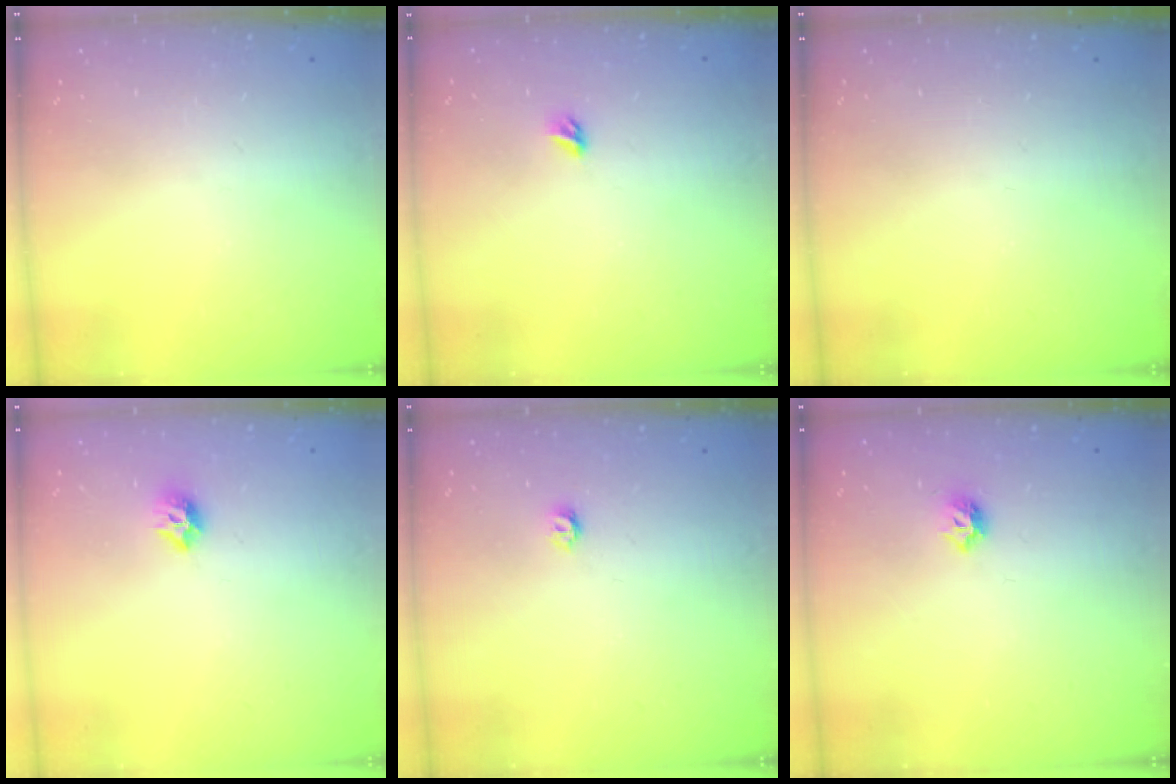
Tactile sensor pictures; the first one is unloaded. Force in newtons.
{"total": 3.5, "press": 3.5, "slide": 0.8}
{"total": 0.0}
{"total": 7.5, "press": 7.4, "slide": 0.8}
{"total": 3.2, "press": 3.2, "slide": 0.3}
{"total": 6.0, "press": 5.9, "slide": 1.0}